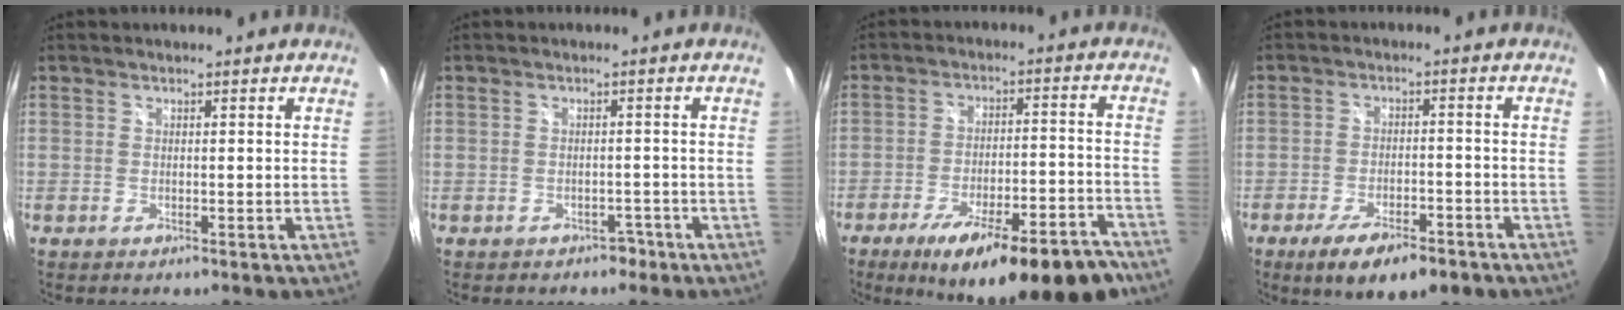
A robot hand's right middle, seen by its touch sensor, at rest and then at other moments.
{"total": 3.0, "force": [-2.1, 1.9, 0.7], "torque": [-0.014, 0.002, -0.023]}
{"total": 20.7, "force": [-14.9, 5.1, 13.5], "torque": [-0.204, -0.027, -0.205]}
{"total": 10.5, "force": [-7.1, 3.6, 6.8], "torque": [-0.137, -0.021, -0.109]}